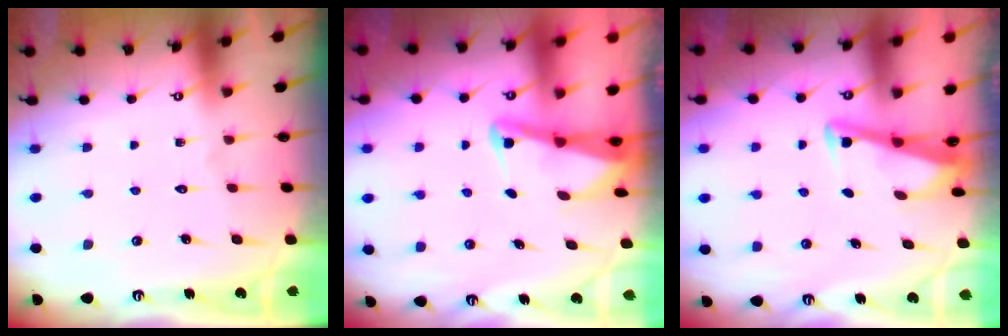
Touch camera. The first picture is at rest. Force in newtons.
{"total": 2.5, "press": 2.5, "slide": 0.6}
{"total": 3.4, "press": 3.4, "slide": 0.3}